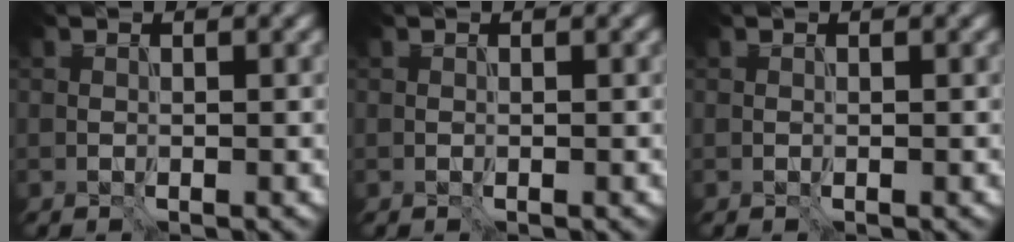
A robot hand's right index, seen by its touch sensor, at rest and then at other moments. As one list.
[{"total": 0.0}, {"total": 0.0}]